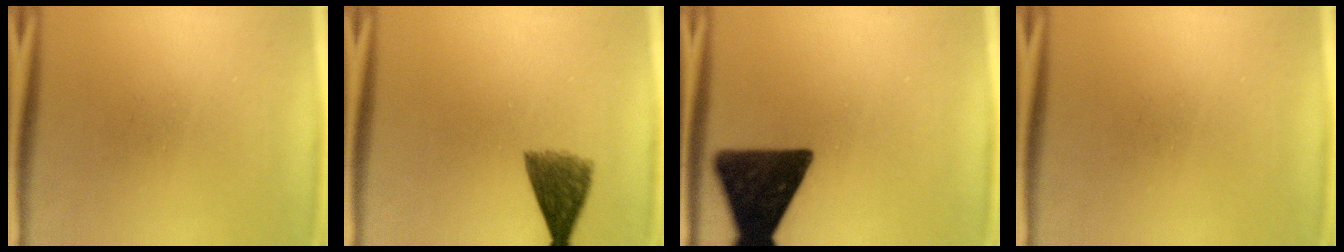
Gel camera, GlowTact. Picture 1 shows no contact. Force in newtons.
{"total": 6.0}
{"total": 15.9}
{"total": 0.0}